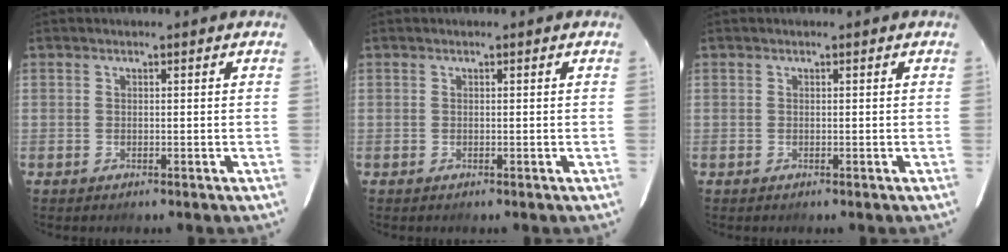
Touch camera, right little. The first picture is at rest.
{"total": 0.0}
{"total": 0.0}